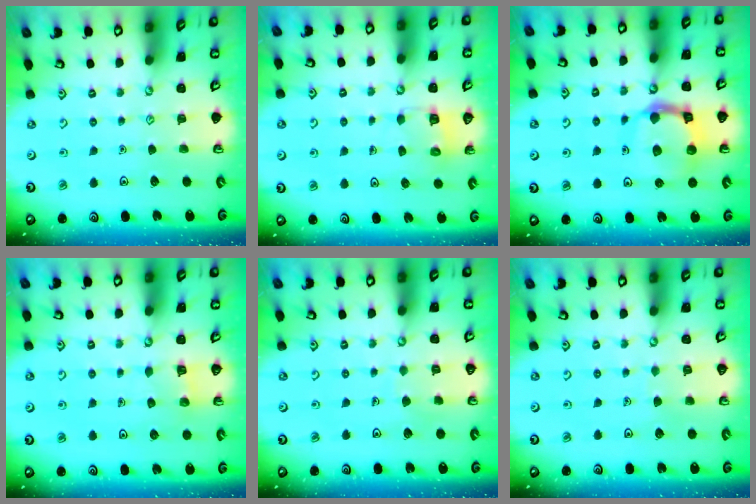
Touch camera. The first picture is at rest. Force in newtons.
{"total": 5.0, "press": 5.0, "slide": 0.3}
{"total": 13.0, "press": 12.9, "slide": 1.5}
{"total": 3.4, "press": 3.4, "slide": 0.2}
{"total": 3.1, "press": 3.0, "slide": 0.3}
{"total": 3.6, "press": 3.6, "slide": 0.3}